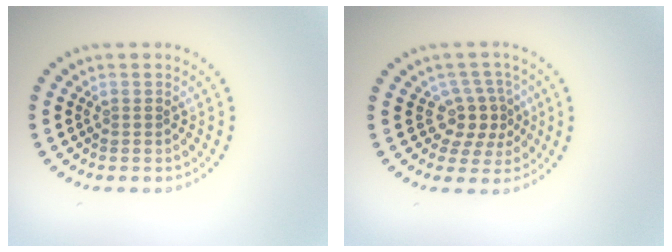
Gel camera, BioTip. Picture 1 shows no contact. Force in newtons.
{"total": 2.9, "press": 2.4, "slide": 1.7}